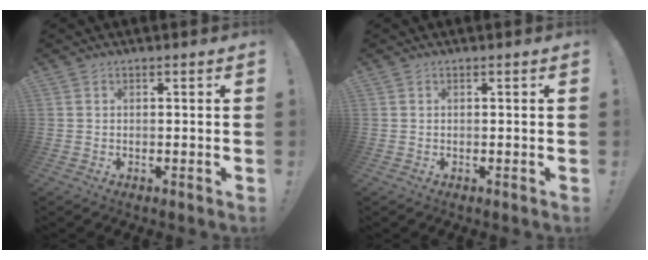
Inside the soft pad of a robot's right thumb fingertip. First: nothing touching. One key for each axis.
{"total": 0.0}